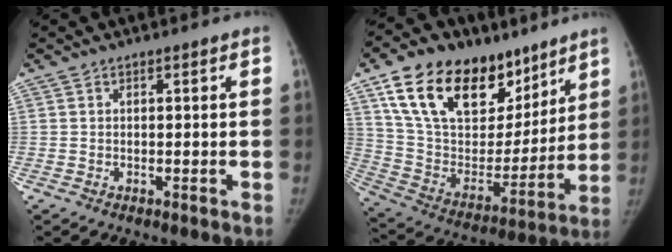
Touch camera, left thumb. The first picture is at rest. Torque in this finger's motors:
{"motor_torque": [1.98, 1.31, 1.82, -0.95, 0.28]}